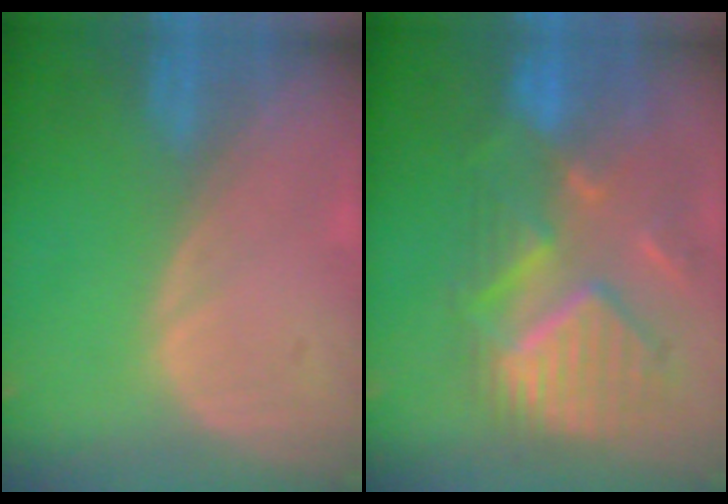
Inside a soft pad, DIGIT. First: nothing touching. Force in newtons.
{"total": 11.1, "press": 10.0, "slide": 4.9}